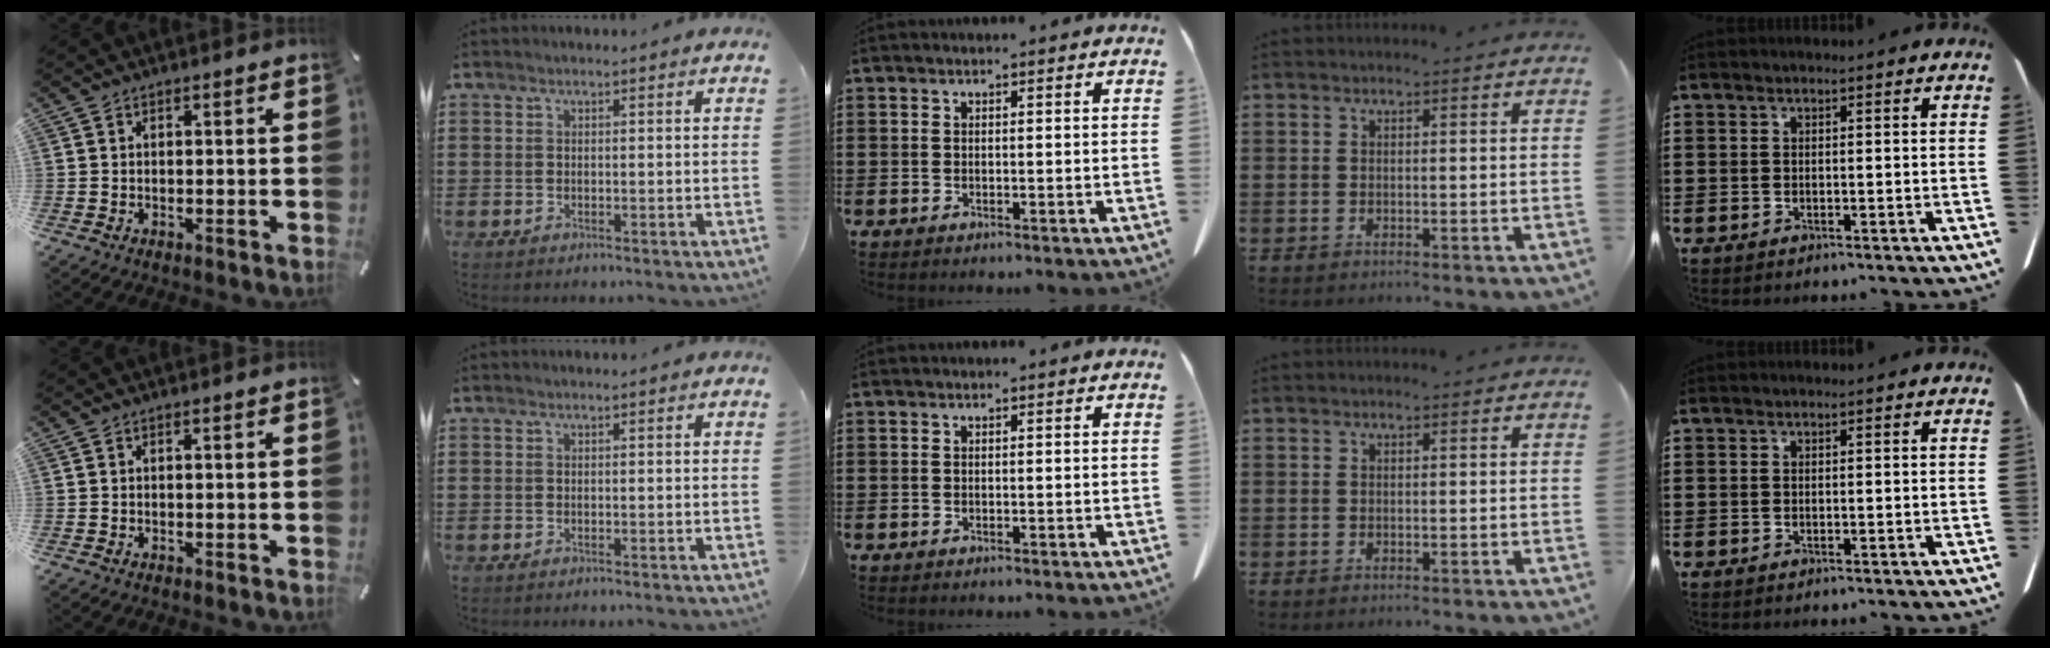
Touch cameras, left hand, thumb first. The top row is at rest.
{}